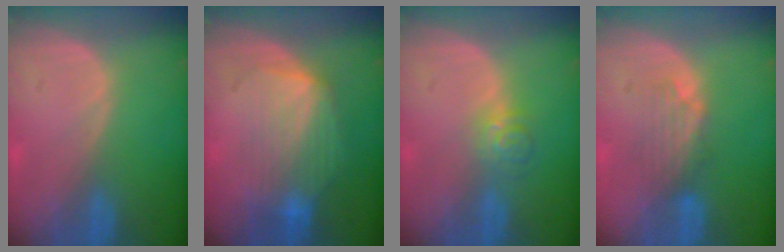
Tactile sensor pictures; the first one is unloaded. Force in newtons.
{"total": 7.4, "press": 7.3, "slide": 1.4}
{"total": 3.6, "press": 3.4, "slide": 1.2}
{"total": 4.2, "press": 3.8, "slide": 1.9}